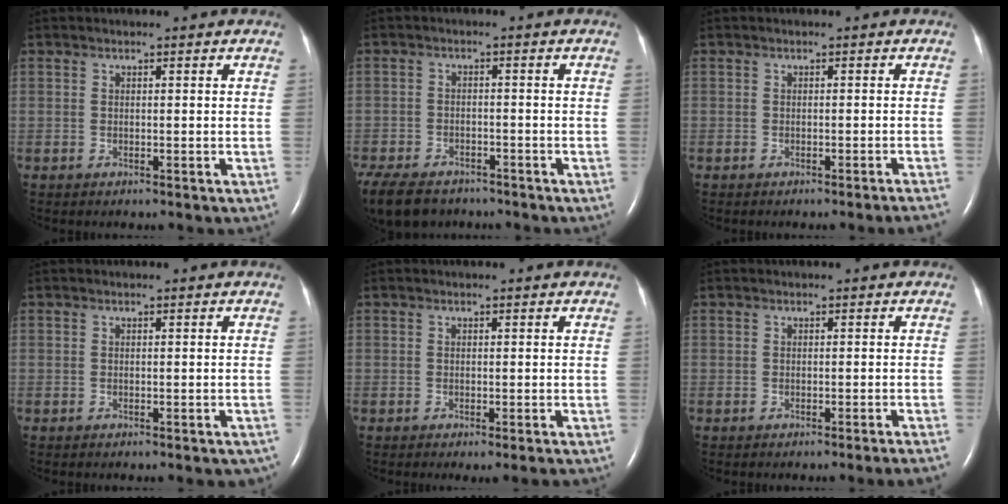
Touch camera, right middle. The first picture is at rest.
{"total": 13.4, "force": [-9.7, 7.0, 5.9], "torque": [-0.155, -0.027, -0.141]}
{"total": 2.8, "force": [-2.3, -1.0, 1.2], "torque": [-0.009, 0.005, -0.027]}
{"total": 3.2, "force": [-2.8, 0.7, 1.3], "torque": [-0.006, -0.004, -0.028]}
{"total": 1.5, "force": [-1.2, -0.5, 0.9], "torque": [-0.011, 0.000, -0.014]}
{"total": 2.6, "force": [-2.0, -1.1, 1.2], "torque": [-0.010, 0.005, -0.025]}